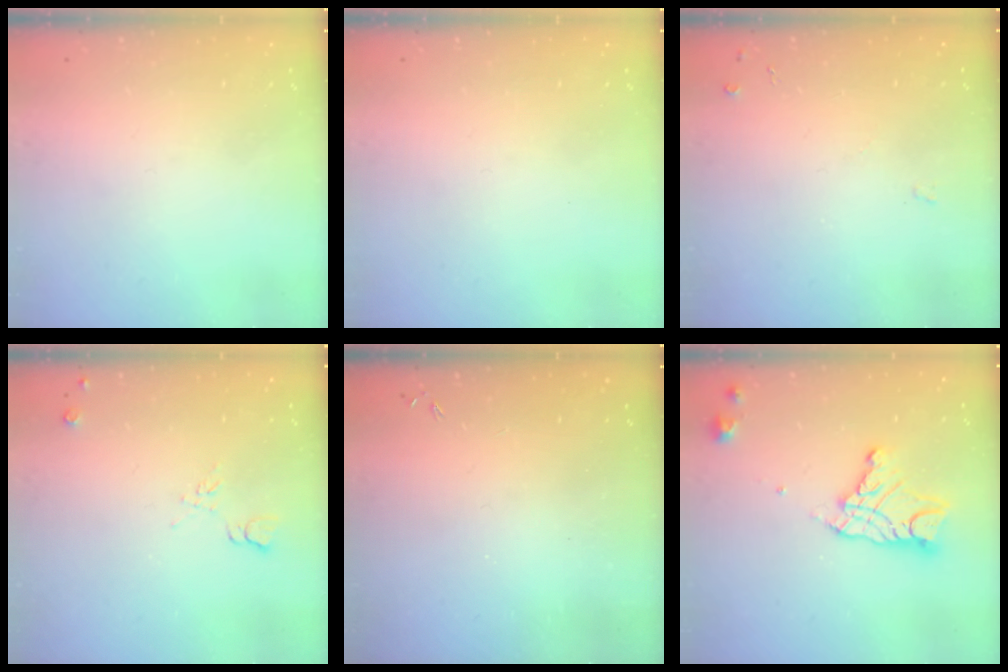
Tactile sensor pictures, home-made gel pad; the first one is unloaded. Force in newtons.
{"total": 0.0}
{"total": 4.2, "press": 4.1, "slide": 0.7}
{"total": 7.1, "press": 7.1, "slide": 0.9}
{"total": 0.0}
{"total": 11.8, "press": 11.7, "slide": 1.1}